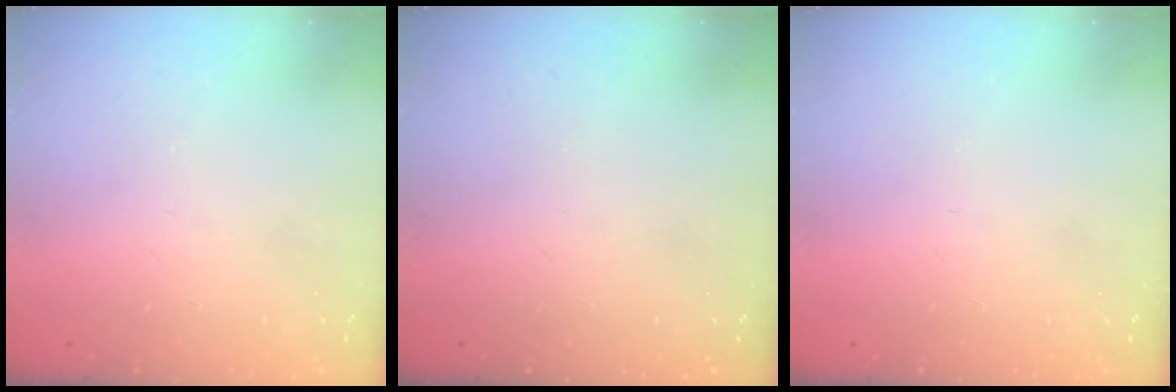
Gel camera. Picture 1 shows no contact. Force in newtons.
{"total": 0.0}
{"total": 0.0}